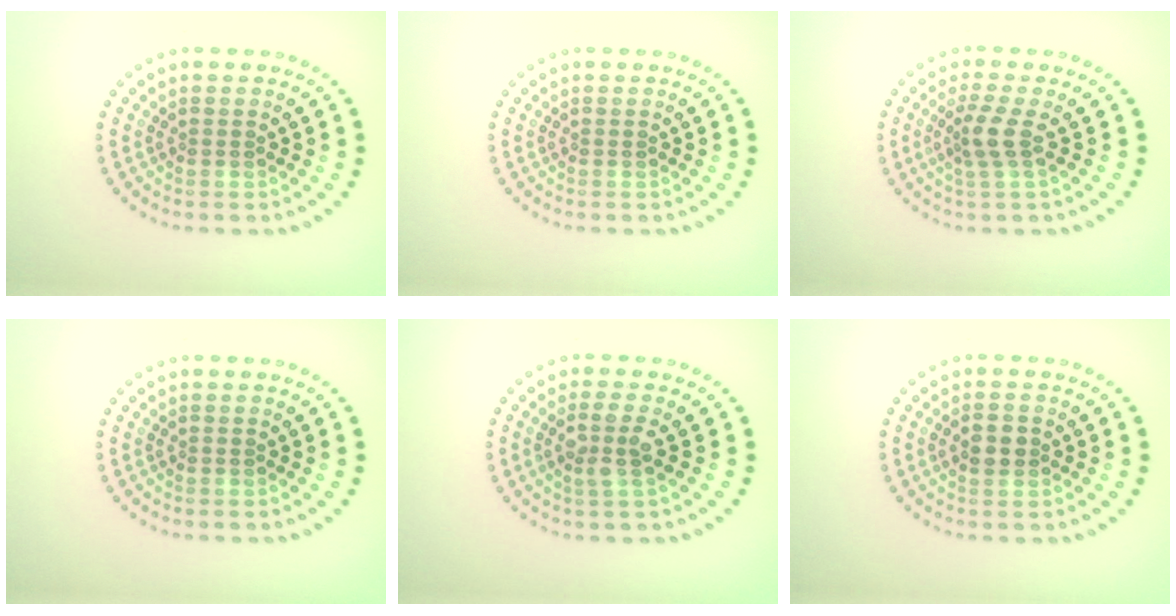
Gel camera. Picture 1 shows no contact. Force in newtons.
{"total": 0.0}
{"total": 2.4, "press": 1.8, "slide": 1.6}
{"total": 0.0}
{"total": 2.4, "press": 2.1, "slide": 1.2}
{"total": 2.0, "press": 2.0, "slide": 0.2}